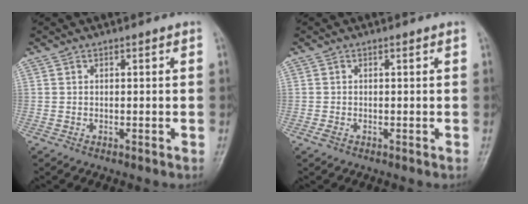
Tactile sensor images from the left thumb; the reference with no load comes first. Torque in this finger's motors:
{"motor_torque": [-0.18, 0.26, 0.07, 0.31, 0.00]}